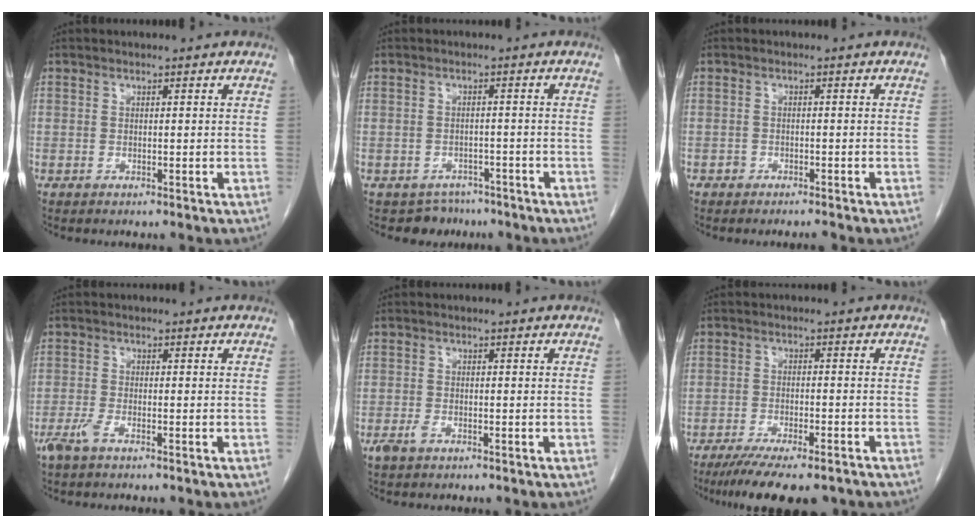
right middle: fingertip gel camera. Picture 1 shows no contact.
{"total": 4.0, "force": [-3.2, 2.4, -0.5], "torque": [0.011, 0.010, -0.047]}
{"total": 1.2, "force": [-1.1, 0.4, 0.3], "torque": [-0.007, -0.001, -0.018]}
{"total": 2.3, "force": [-1.6, 0.4, 1.7], "torque": [-0.041, -0.004, -0.036]}
{"total": 1.7, "force": [-1.0, 0.7, 1.1], "torque": [-0.027, -0.001, -0.018]}
{"total": 12.0, "force": [-9.5, 2.7, 6.8], "torque": [-0.101, -0.015, -0.141]}